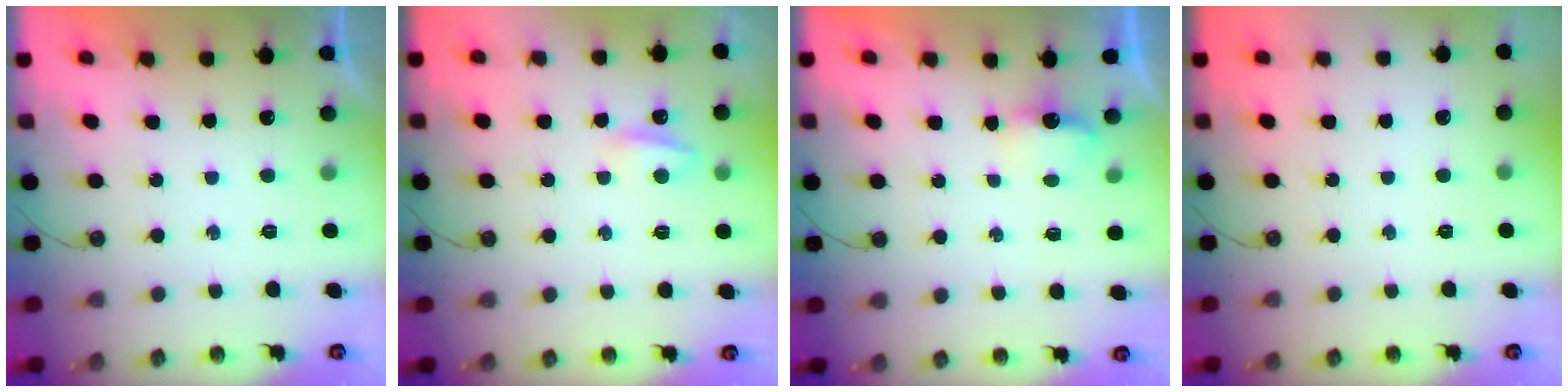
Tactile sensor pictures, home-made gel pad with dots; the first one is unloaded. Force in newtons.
{"total": 4.8, "press": 4.7, "slide": 0.7}
{"total": 3.2, "press": 3.2, "slide": 0.5}
{"total": 0.0}